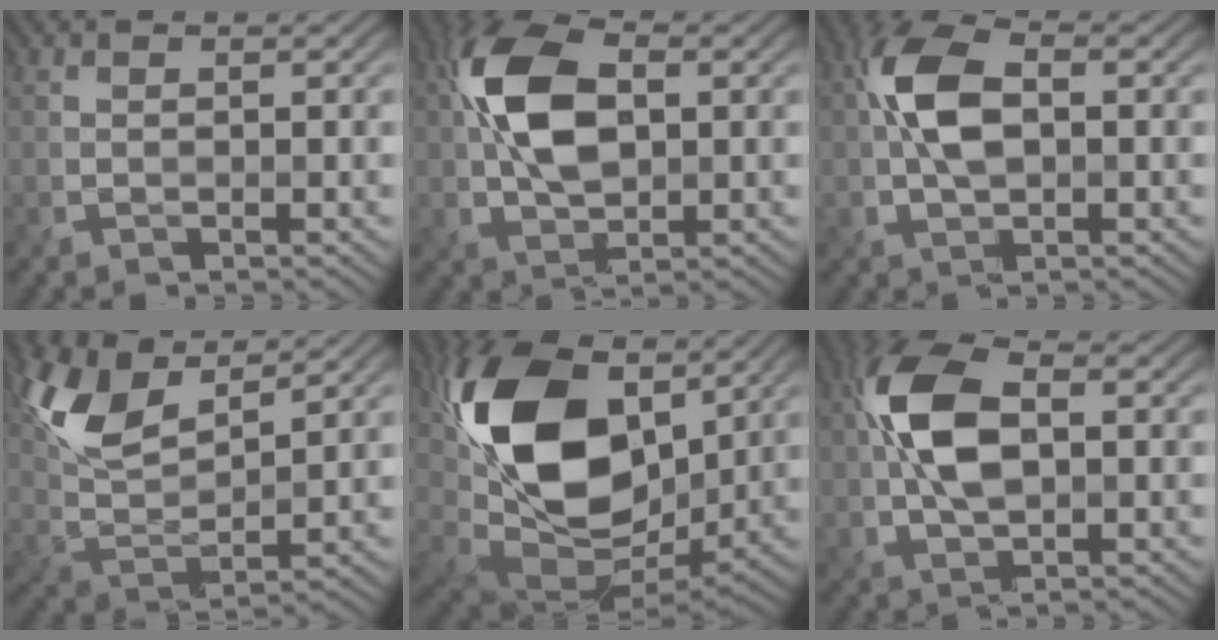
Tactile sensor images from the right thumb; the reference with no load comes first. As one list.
[{"total": 10.4, "force": [1.2, 6.1, 8.3], "torque": [-0.186, 0.012, 0.017]}, {"total": 7.6, "force": [0.3, 4.1, 6.4], "torque": [-0.142, 0.013, -0.002]}, {"total": 10.1, "force": [6.2, 3.9, 7.0], "torque": [-0.164, 0.012, 0.127]}, {"total": 18.2, "force": [5.5, 11.3, 13.1], "torque": [-0.280, 0.008, 0.101]}, {"total": 9.5, "force": [0.7, 5.2, 8.0], "torque": [-0.177, 0.013, 0.006]}]